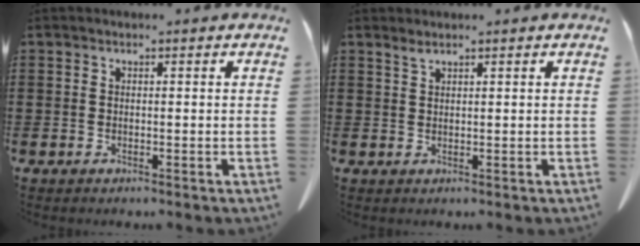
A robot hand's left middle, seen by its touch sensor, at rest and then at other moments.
{"total": 1.3, "force": [1.0, 0.0, 0.7], "torque": [-0.017, -0.003, 0.021]}